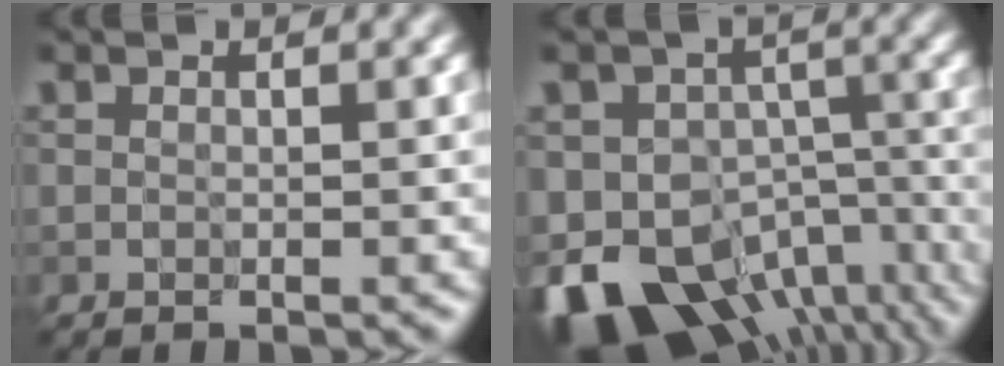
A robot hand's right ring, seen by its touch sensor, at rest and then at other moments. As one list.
[{"total": 16.3, "force": [-9.5, 10.4, 8.2], "torque": [-0.152, -0.032, -0.118]}]